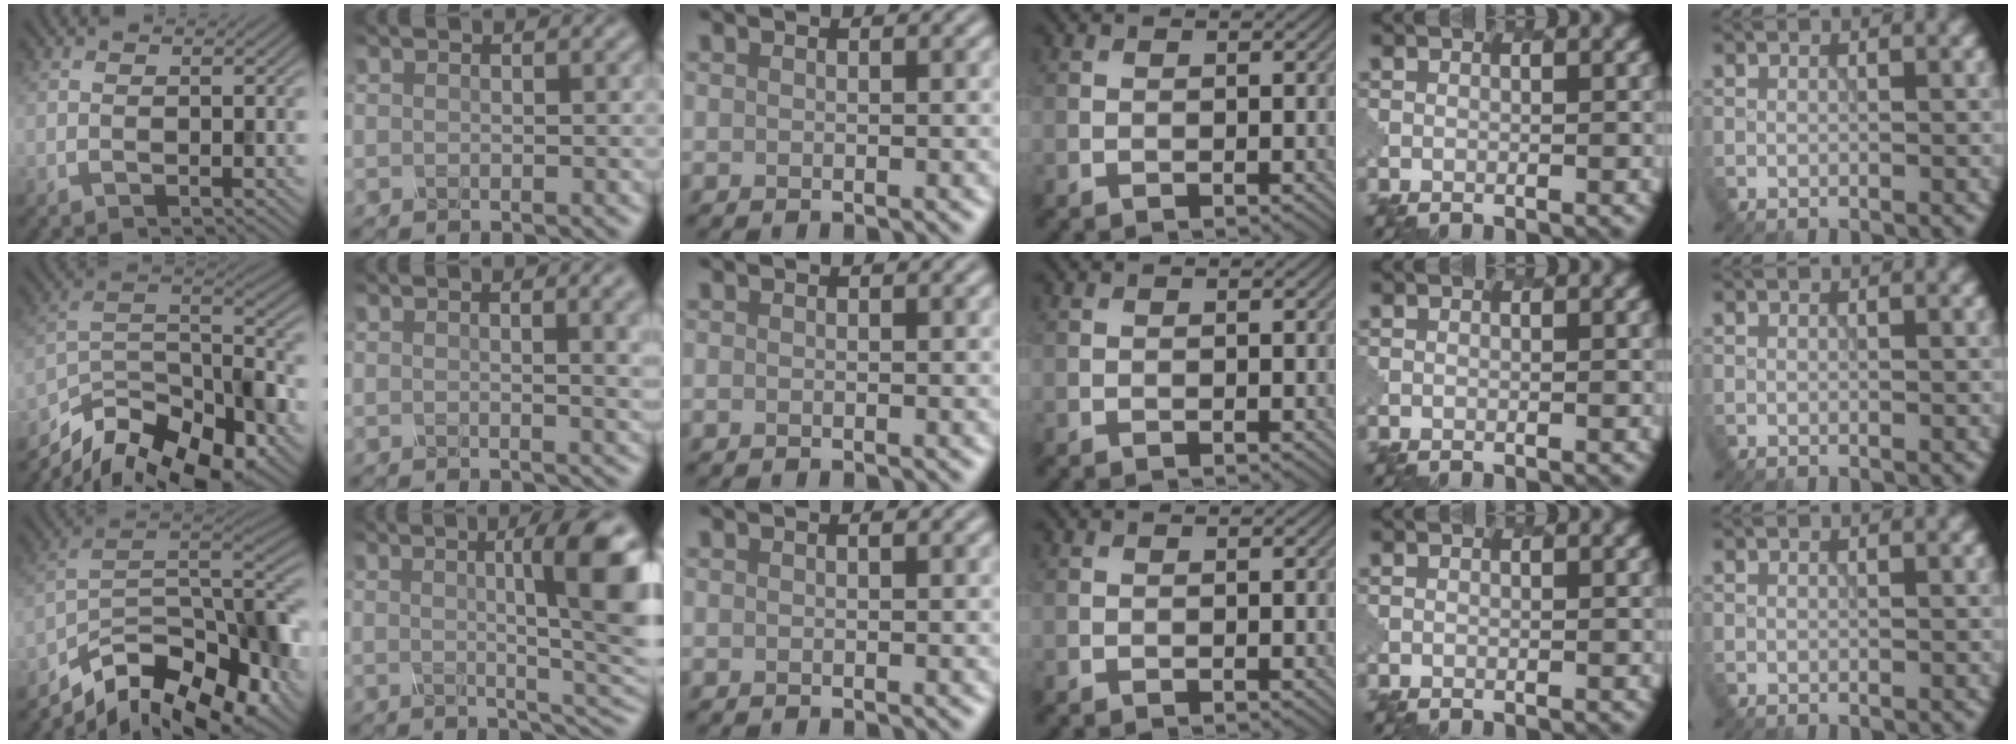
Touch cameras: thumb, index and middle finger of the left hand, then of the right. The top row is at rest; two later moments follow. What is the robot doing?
{"motion": "twist", "object": "rubiks cube"}